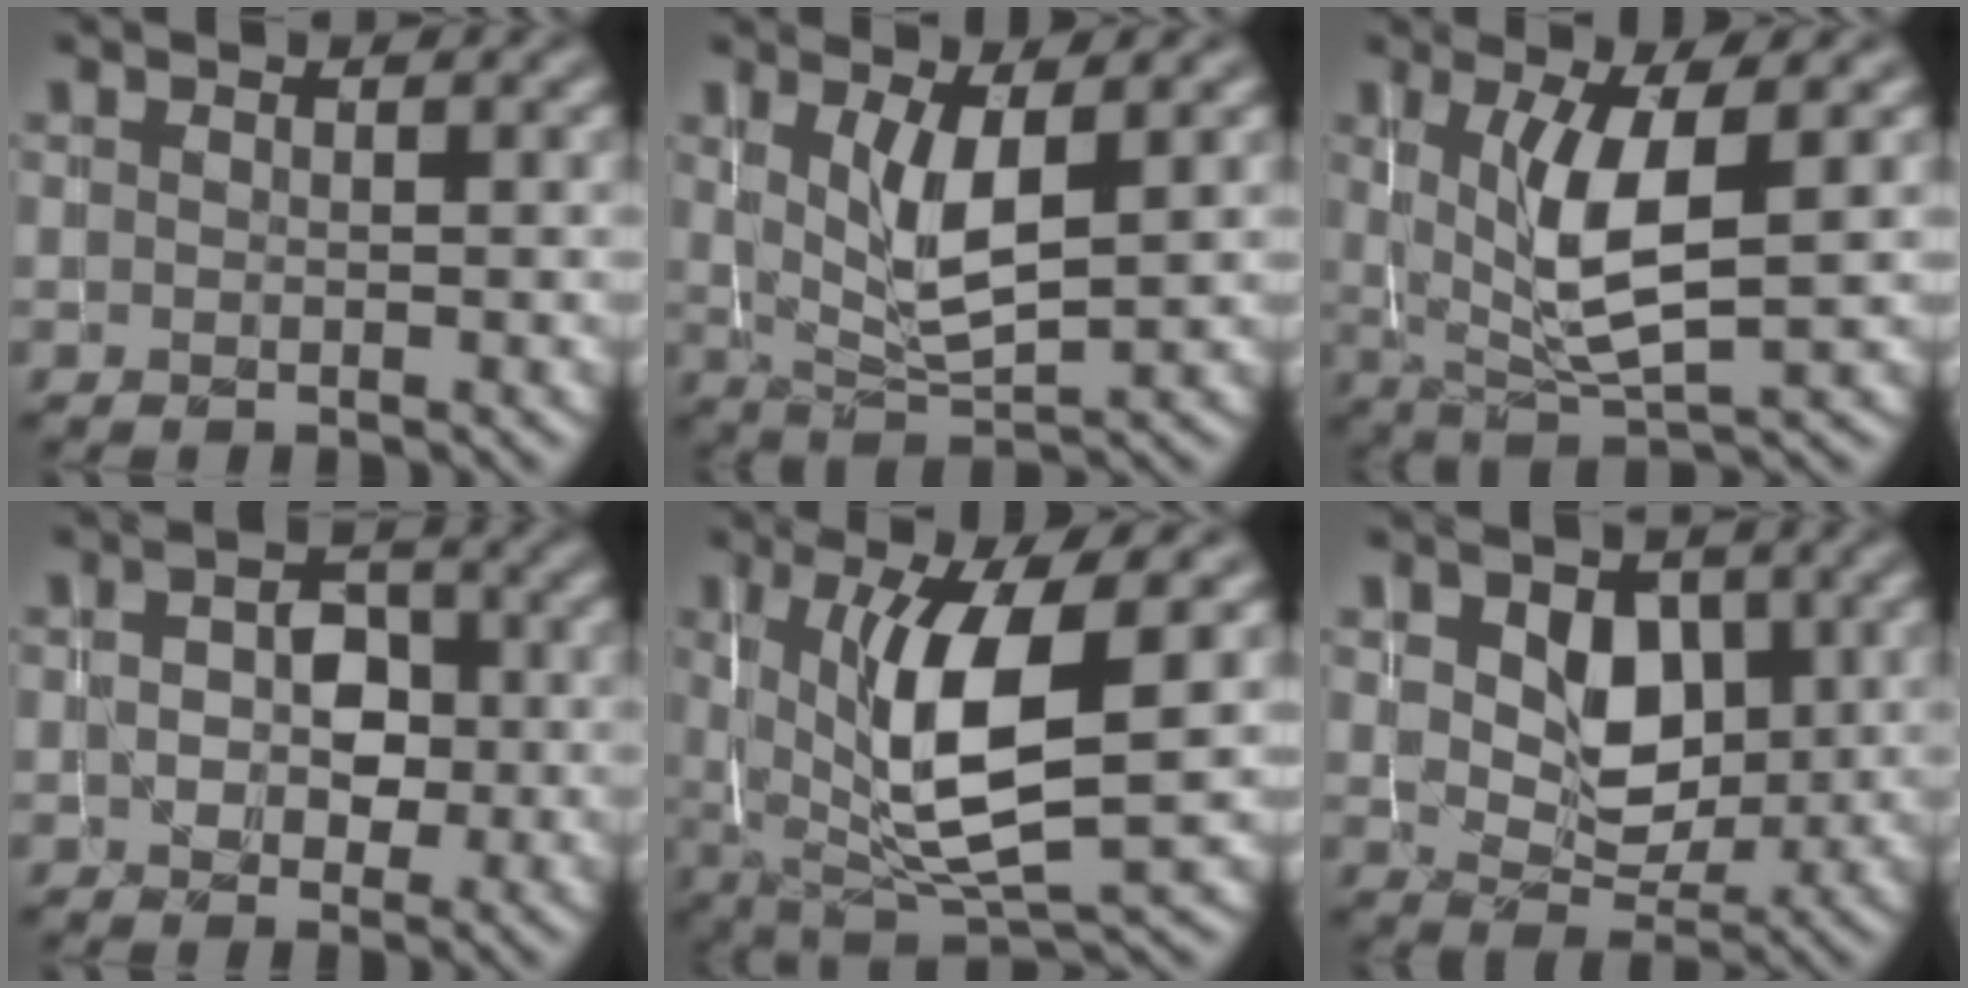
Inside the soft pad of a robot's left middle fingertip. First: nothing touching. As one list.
[{"total": 4.2, "force": [1.0, 1.2, 3.9], "torque": [-0.078, -0.011, 0.024]}, {"total": 5.9, "force": [0.7, 1.6, 5.6], "torque": [-0.112, -0.013, 0.020]}, {"total": 3.6, "force": [-0.2, 2.7, 2.4], "torque": [-0.039, 0.000, -0.008]}, {"total": 8.7, "force": [0.9, 2.6, 8.2], "torque": [-0.148, -0.011, 0.023]}, {"total": 4.4, "force": [0.9, 3.2, 2.9], "torque": [-0.050, -0.010, 0.012]}]